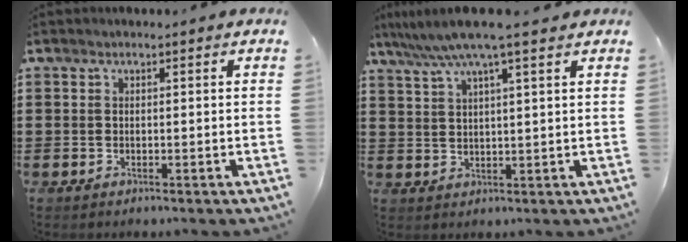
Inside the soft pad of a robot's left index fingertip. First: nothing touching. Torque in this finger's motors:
{"motor_torque": [1.48, -0.66, 0.62, 0.21]}